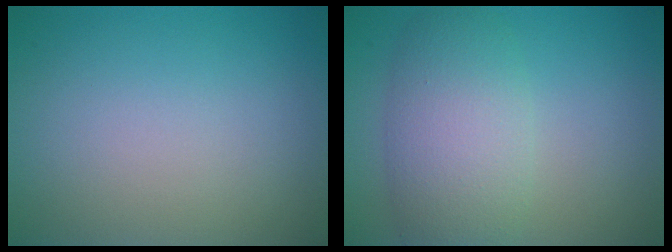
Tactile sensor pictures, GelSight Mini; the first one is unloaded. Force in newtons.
{"total": 6.1, "press": 6.1, "slide": 0.5}